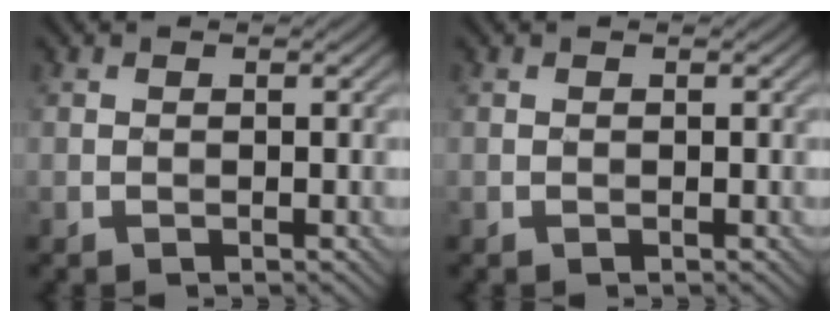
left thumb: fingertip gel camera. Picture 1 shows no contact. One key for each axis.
{"total": 0.0}